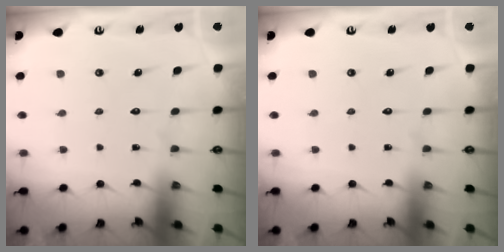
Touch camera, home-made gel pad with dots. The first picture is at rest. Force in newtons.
{"total": 0.0}